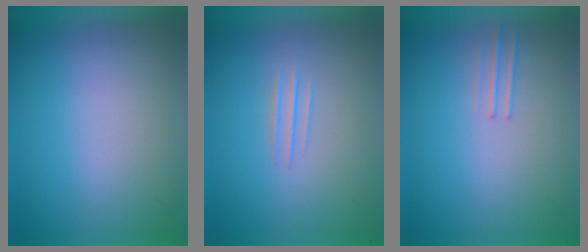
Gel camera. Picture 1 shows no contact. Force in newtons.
{"total": 1.0}
{"total": 1.1}